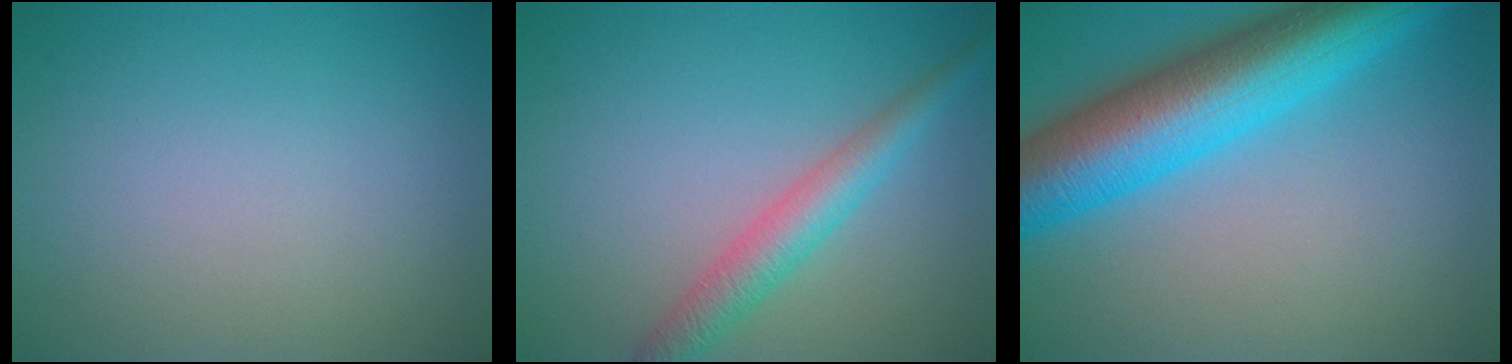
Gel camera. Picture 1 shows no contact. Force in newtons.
{"total": 3.5, "press": 3.5, "slide": 0.0}
{"total": 11.4, "press": 11.4, "slide": 0.5}